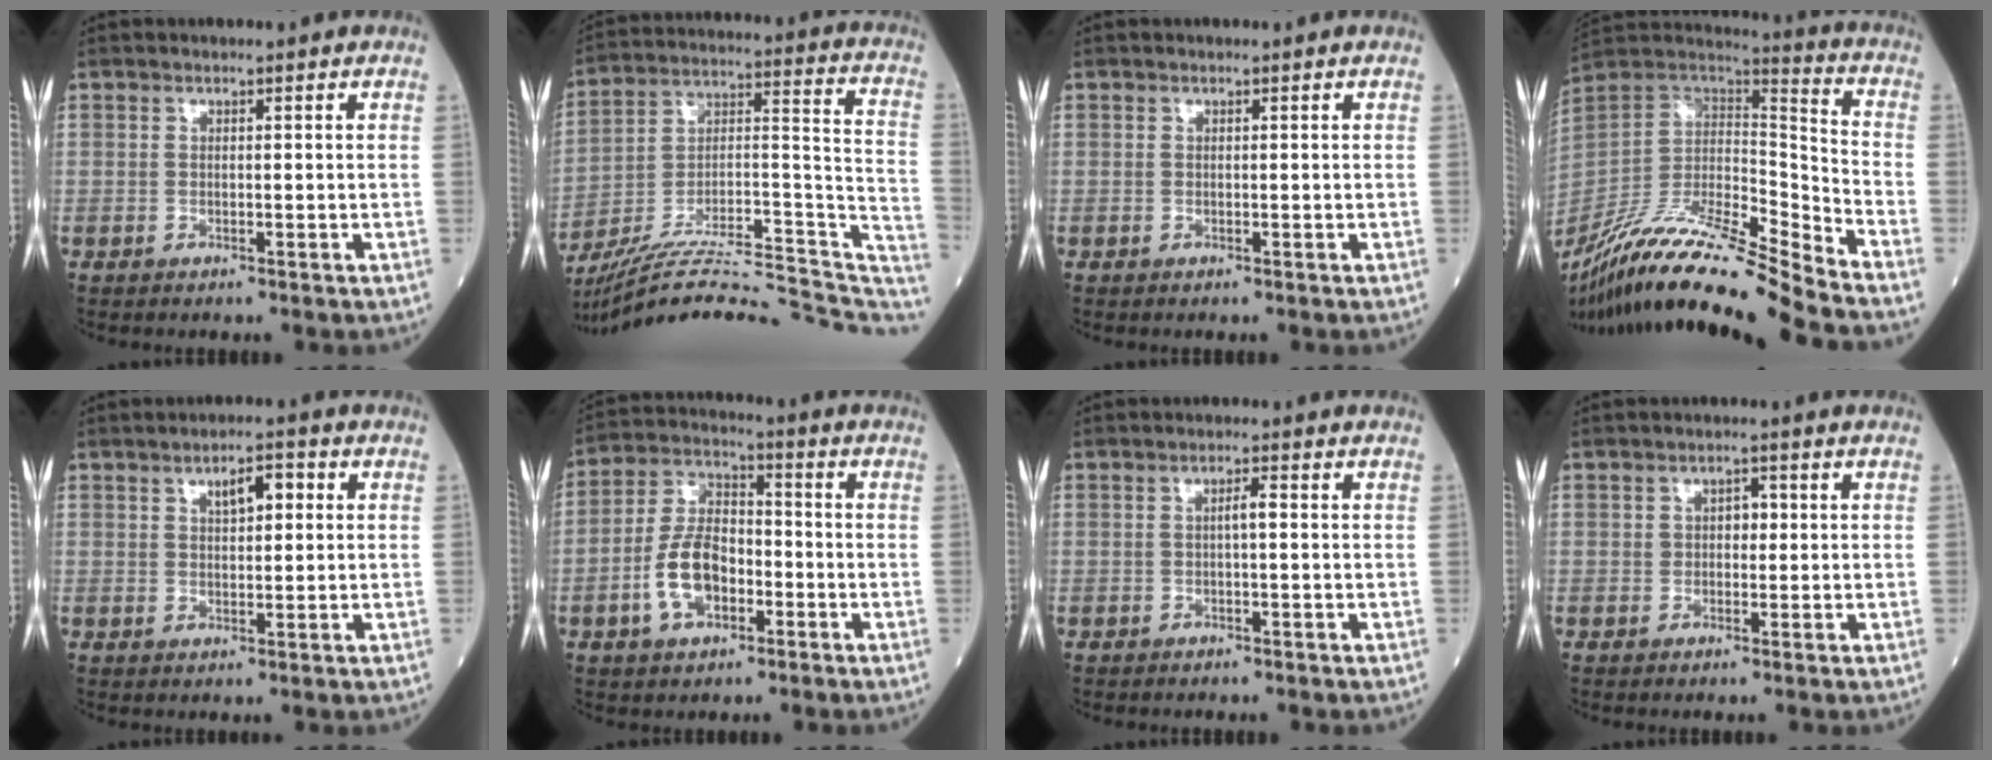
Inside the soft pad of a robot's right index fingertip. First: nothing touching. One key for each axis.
{"total": 27.3, "fx": -24.2, "fy": 3.6, "fz": 12.1, "tx": -0.144, "ty": 0.023, "tz": -0.365}
{"total": 0.0}
{"total": 23.1, "fx": -19.8, "fy": -0.1, "fz": 12.0, "tx": -0.256, "ty": -0.015, "tz": -0.361}
{"total": 4.3, "fx": 1.5, "fy": 1.6, "fz": 3.7, "tx": -0.059, "ty": 0.010, "tz": 0.022}
{"total": 9.6, "fx": -3.2, "fy": 5.2, "fz": 7.5, "tx": -0.160, "ty": 0.016, "tz": -0.063}
{"total": 1.9, "fx": 0.1, "fy": 0.2, "fz": 1.8, "tx": -0.032, "ty": 0.004, "tz": 0.001}
{"total": 2.3, "fx": 0.4, "fy": 1.5, "fz": 1.8, "tx": -0.026, "ty": 0.010, "tz": 0.005}